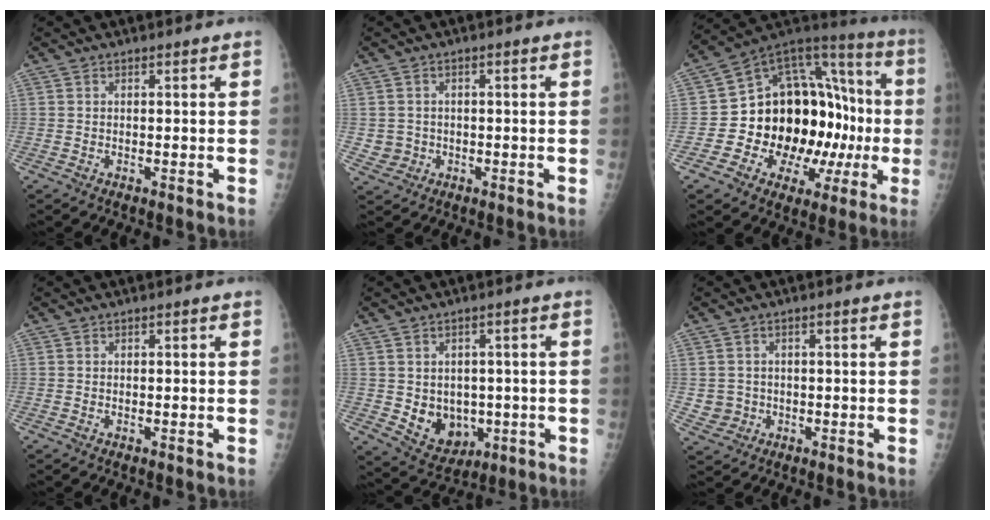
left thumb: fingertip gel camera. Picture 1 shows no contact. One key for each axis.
{"total": 3.0, "fx": -0.6, "fy": 3.0, "fz": 0.3, "tx": 0.006, "ty": 0.004, "tz": -0.005}
{"total": 27.0, "fx": -3.0, "fy": 16.9, "fz": 20.8, "tx": -0.254, "ty": 0.056, "tz": -0.032}
{"total": 0.0}
{"total": 8.9, "fx": -1.3, "fy": 7.1, "fz": 5.2, "tx": -0.045, "ty": 0.003, "tz": 0.002}
{"total": 3.6, "fx": -0.6, "fy": 3.5, "fz": 0.5, "tx": 0.004, "ty": 0.004, "tz": -0.004}